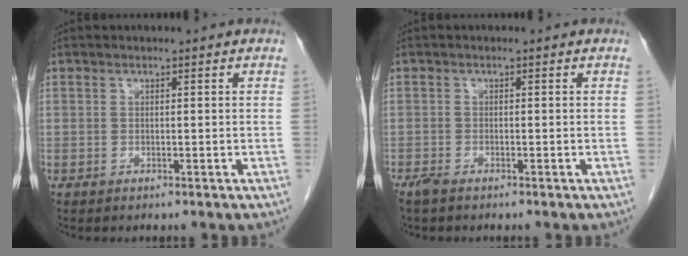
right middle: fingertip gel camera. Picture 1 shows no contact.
{"total": 1.6, "force": [-1.3, 0.4, 0.8], "torque": [-0.024, -0.005, -0.024]}